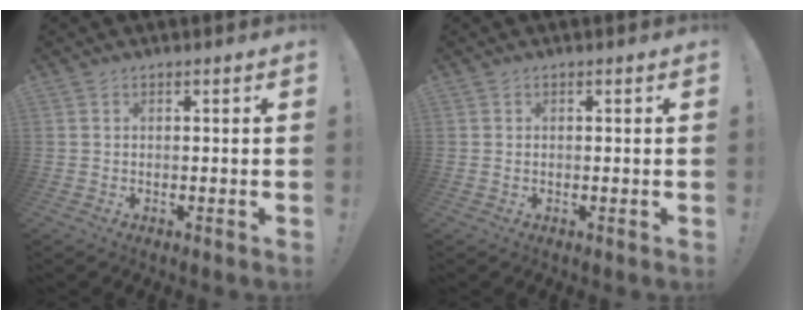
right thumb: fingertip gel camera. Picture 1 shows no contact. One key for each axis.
{"total": 0.0}